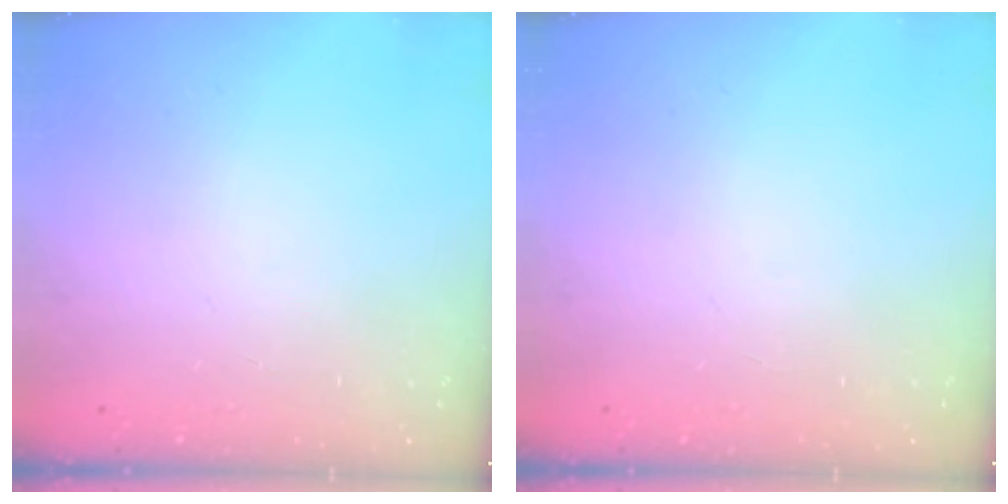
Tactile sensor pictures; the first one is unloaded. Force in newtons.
{"total": 0.0}